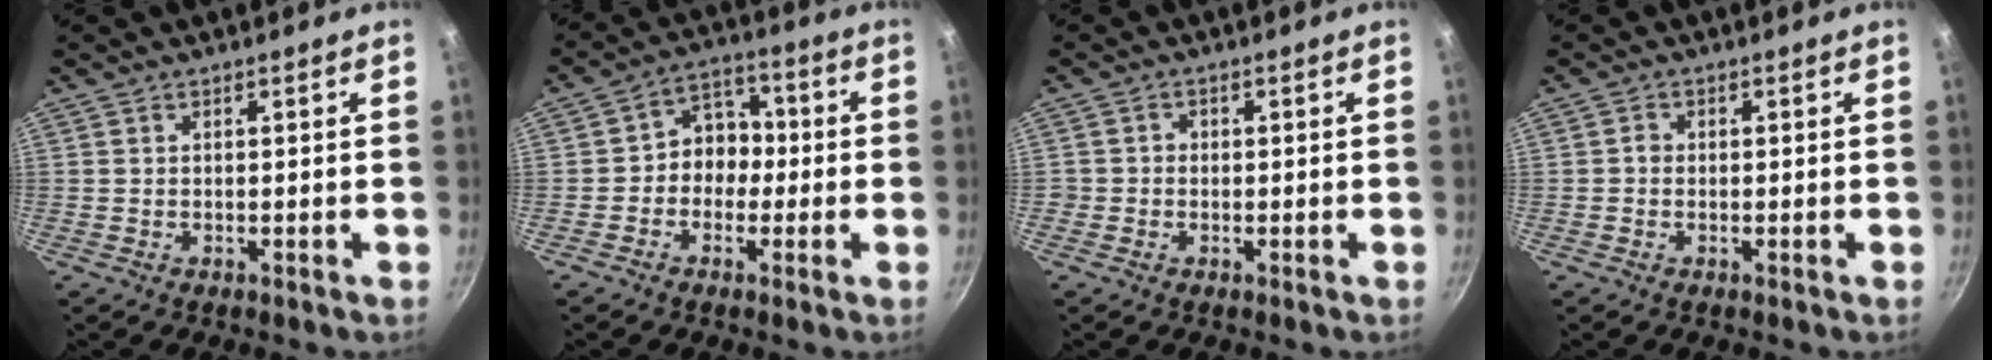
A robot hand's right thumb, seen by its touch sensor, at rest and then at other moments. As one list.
[{"total": 7.3, "force": [-1.0, 6.2, 3.7], "torque": [-0.004, 0.029, -0.031]}, {"total": 1.5, "force": [-0.4, 1.4, 0.3], "torque": [0.004, 0.003, -0.009]}, {"total": 1.1, "force": [-0.2, 1.0, 0.4], "torque": [-0.004, 0.005, -0.006]}]